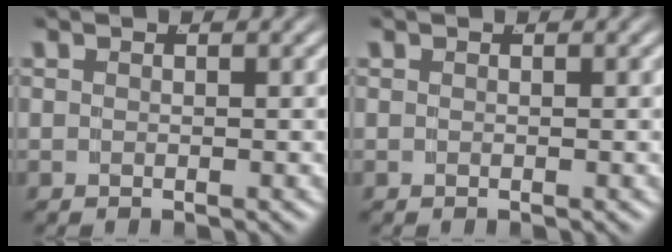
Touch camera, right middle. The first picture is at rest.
{"total": 0.0}